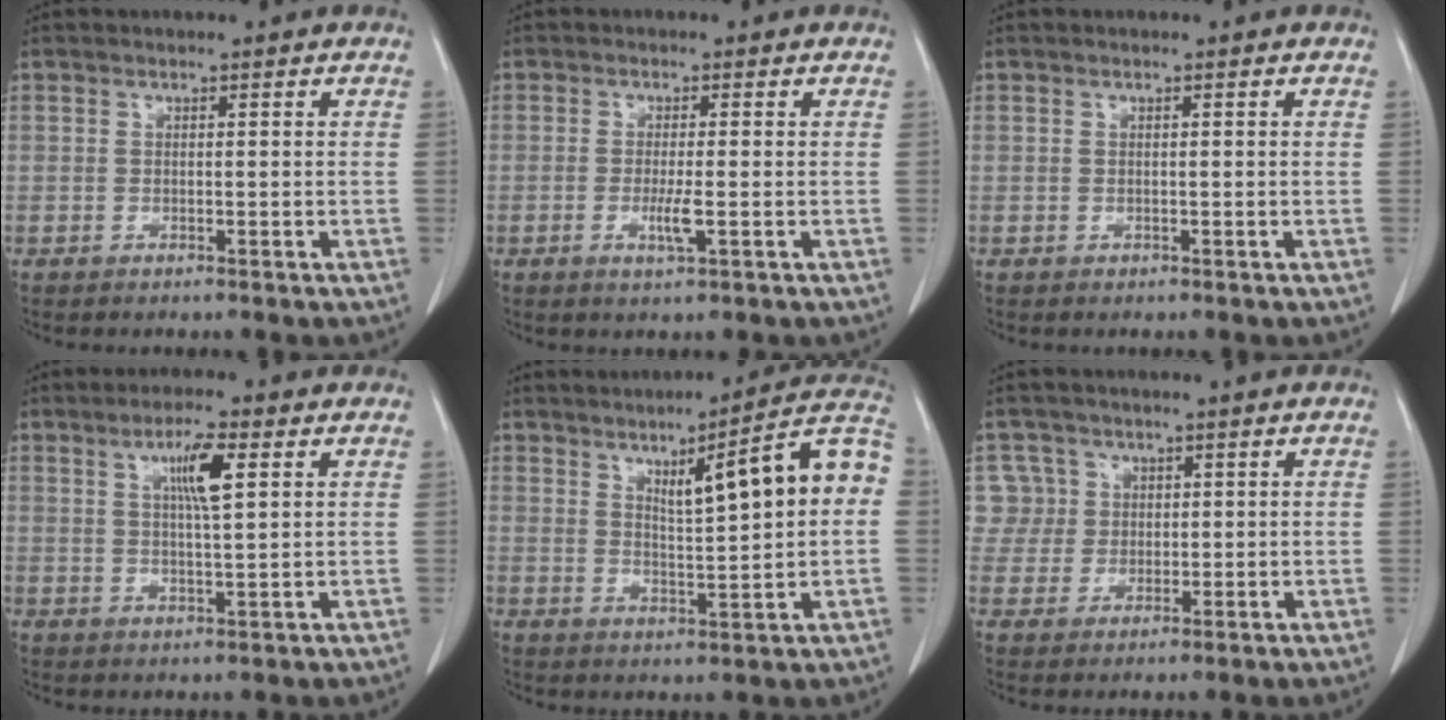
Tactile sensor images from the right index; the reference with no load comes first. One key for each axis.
{"total": 2.9, "fx": -0.8, "fy": 0.2, "fz": 2.8, "tx": -0.057, "ty": -0.005, "tz": -0.011}
{"total": 0.0}
{"total": 5.9, "fx": 2.3, "fy": 0.5, "fz": 5.5, "tx": -0.097, "ty": 0.000, "tz": 0.038}
{"total": 12.9, "fx": 2.8, "fy": 0.9, "fz": 12.6, "tx": -0.178, "ty": 0.021, "tz": 0.039}
{"total": 5.0, "fx": 1.7, "fy": 4.6, "fz": -0.6, "tx": 0.029, "ty": 0.012, "tz": 0.038}